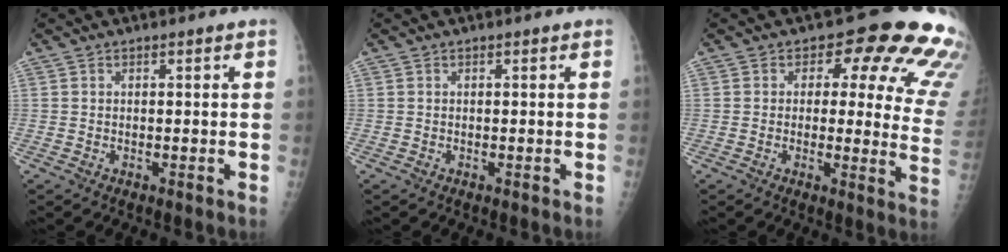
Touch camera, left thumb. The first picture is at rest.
{"total": 0.0}
{"total": 16.7, "force": [8.5, 8.1, 11.9], "torque": [-0.084, -0.036, 0.073]}